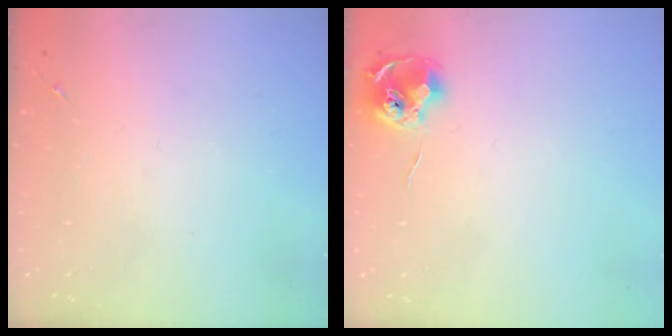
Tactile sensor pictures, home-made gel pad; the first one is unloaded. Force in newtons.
{"total": 8.4, "press": 8.4, "slide": 0.4}